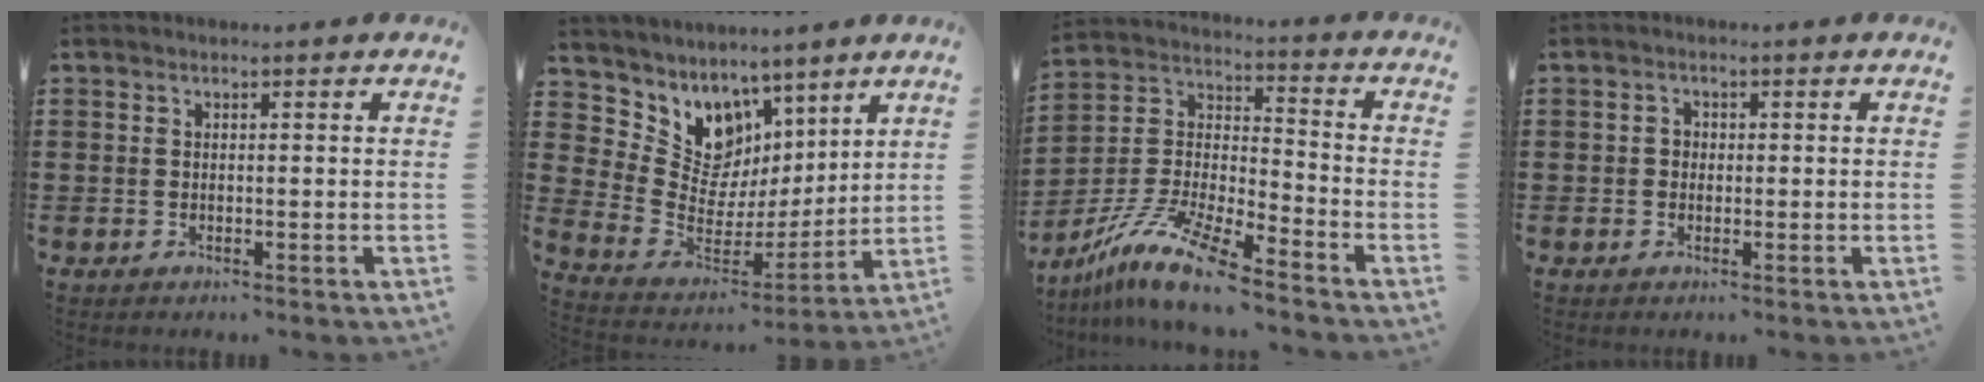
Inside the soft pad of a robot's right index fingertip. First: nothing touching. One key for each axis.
{"total": 9.4, "fx": 6.0, "fy": 7.0, "fz": 1.9, "tx": -0.079, "ty": -0.066, "tz": 0.116}
{"total": 11.4, "fx": -9.5, "fy": 1.3, "fz": 6.2, "tx": -0.143, "ty": 0.010, "tz": -0.194}
{"total": 1.2, "fx": -0.2, "fy": 1.1, "fz": 0.5, "tx": -0.013, "ty": 0.004, "tz": -0.006}